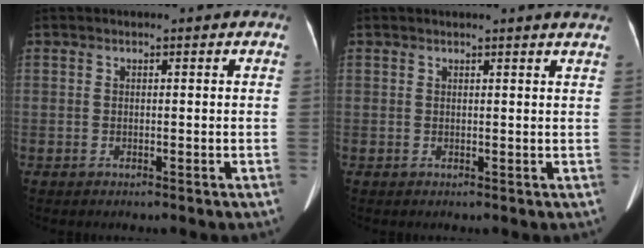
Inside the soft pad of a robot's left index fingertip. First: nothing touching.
{"total": 2.9, "force": [2.6, -0.6, 1.1], "torque": [-0.019, -0.002, 0.020]}